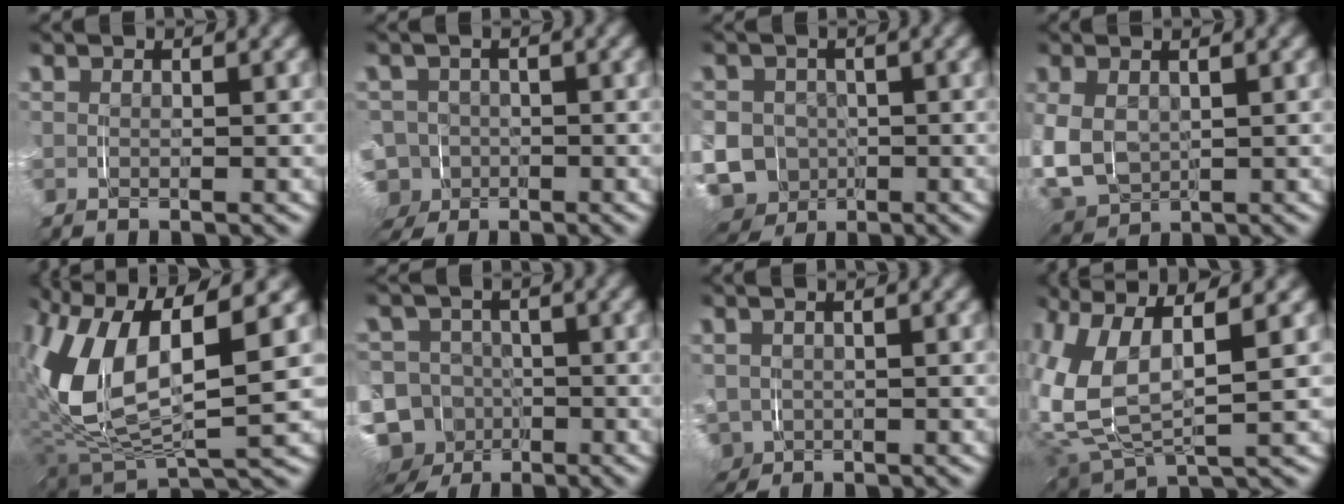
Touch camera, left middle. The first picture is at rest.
{"total": 8.8, "force": [-3.5, 7.7, 2.5], "torque": [-0.077, -0.042, -0.057]}
{"total": 12.3, "force": [-3.9, 11.1, 3.6], "torque": [-0.115, -0.054, -0.063]}
{"total": 8.7, "force": [-1.2, 7.6, 4.0], "torque": [-0.145, -0.040, -0.012]}
{"total": 10.7, "force": [0.8, 5.7, 9.0], "torque": [-0.202, -0.012, 0.016]}
{"total": 14.8, "force": [-6.6, 12.8, 3.5], "torque": [-0.105, -0.080, -0.111]}
{"total": 4.1, "force": [-1.3, 3.7, 1.3], "torque": [-0.054, -0.028, -0.015]}
{"total": 11.5, "force": [0.5, 8.4, 7.8], "torque": [-0.216, -0.024, 0.012]}